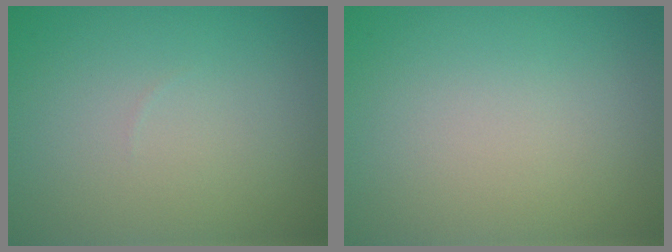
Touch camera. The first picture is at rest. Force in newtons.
{"total": 0.0}